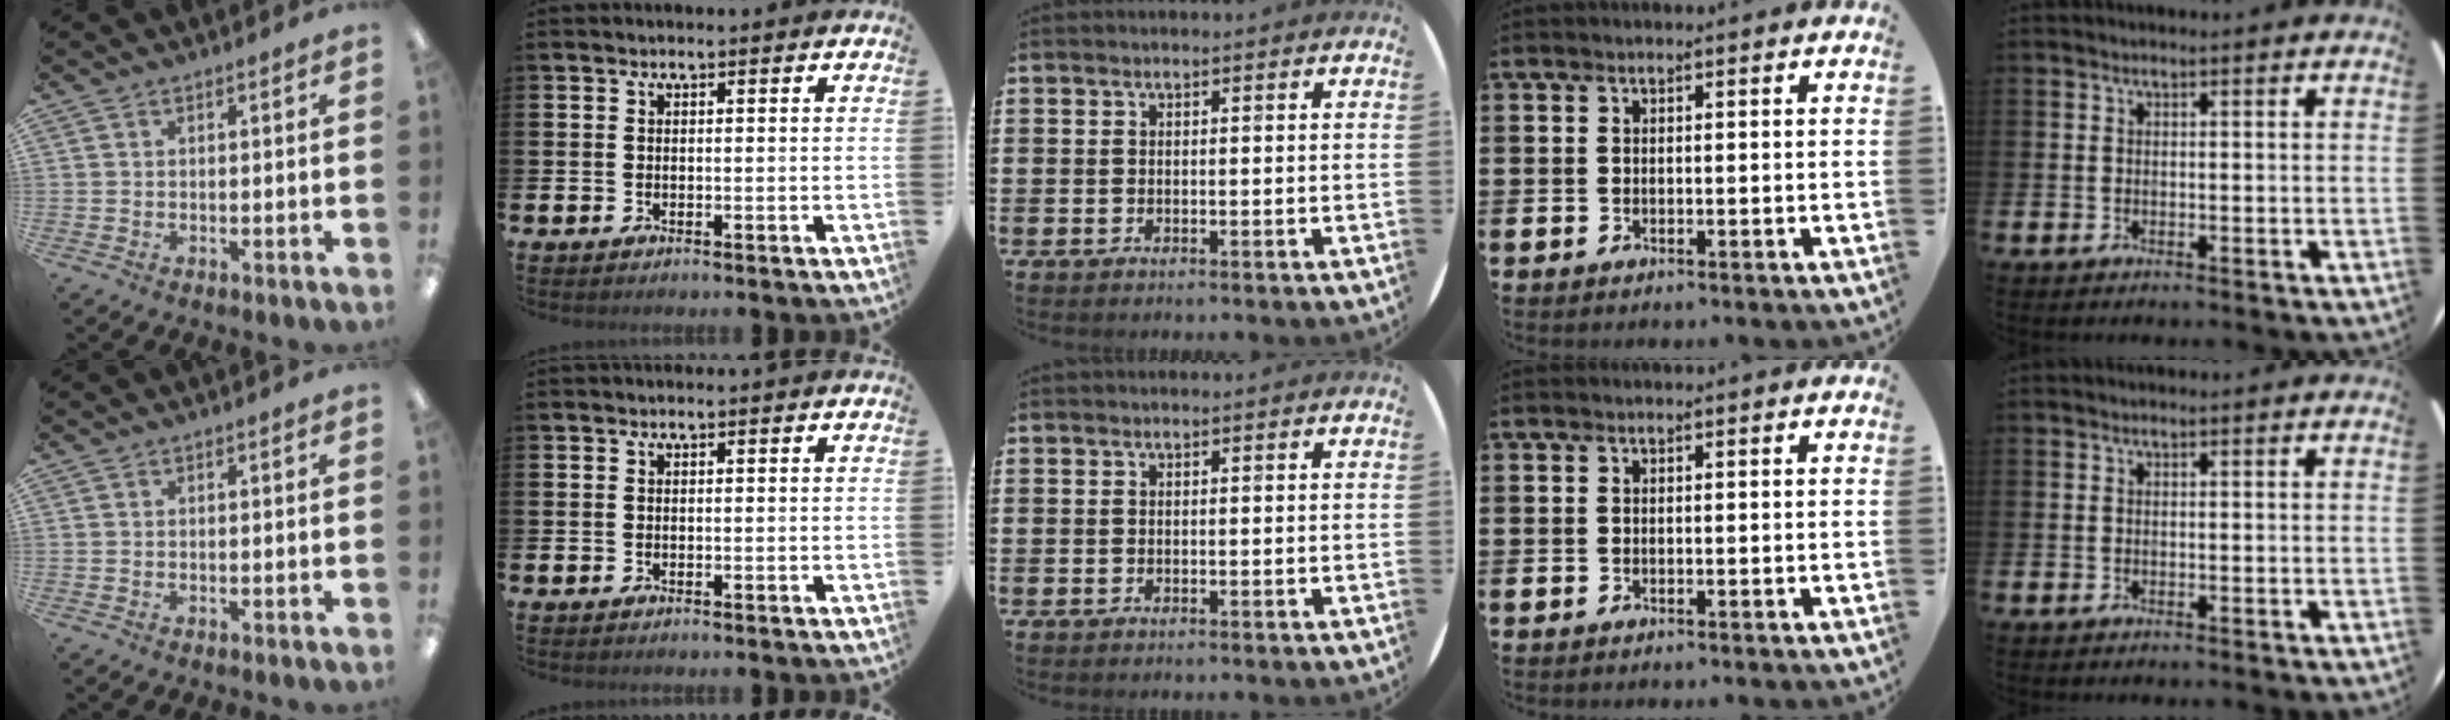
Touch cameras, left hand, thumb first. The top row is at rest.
{}